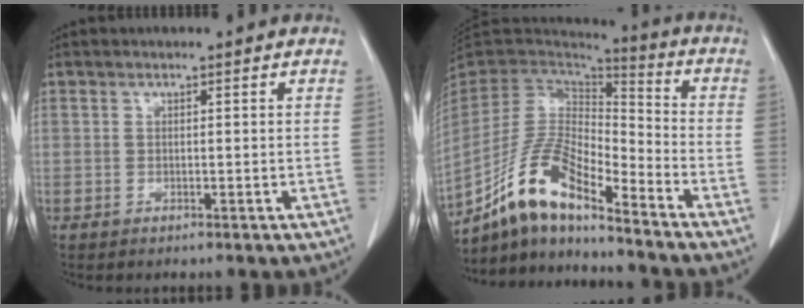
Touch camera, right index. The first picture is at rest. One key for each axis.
{"total": 13.9, "fx": -10.7, "fy": 2.8, "fz": 8.4, "tx": -0.170, "ty": 0.010, "tz": -0.201}